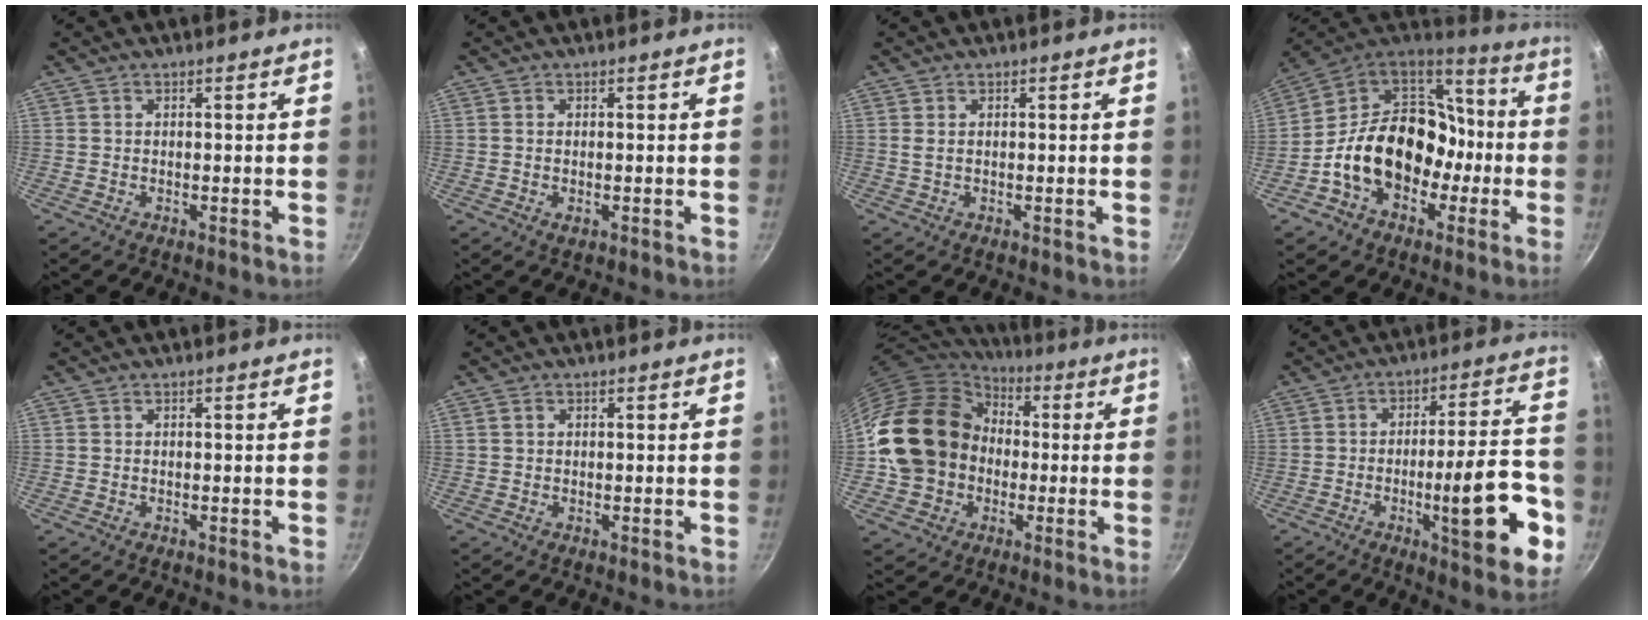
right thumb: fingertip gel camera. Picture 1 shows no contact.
{"total": 1.0, "force": [-0.2, 0.5, 0.8], "torque": [-0.015, -0.003, -0.002]}
{"total": 0.9, "force": [0.2, 0.2, 0.9], "torque": [-0.019, -0.001, 0.004]}
{"total": 22.4, "force": [-4.6, 16.8, 14.1], "torque": [-0.204, 0.072, -0.073]}
{"total": 0.0}
{"total": 0.9, "force": [0.3, 0.8, 0.4], "torque": [-0.005, 0.003, 0.003]}
{"total": 21.4, "force": [0.1, 17.7, 12.0], "torque": [-0.223, 0.055, 0.007]}
{"total": 18.4, "force": [-6.1, 4.7, 16.7], "torque": [-0.208, 0.030, -0.085]}